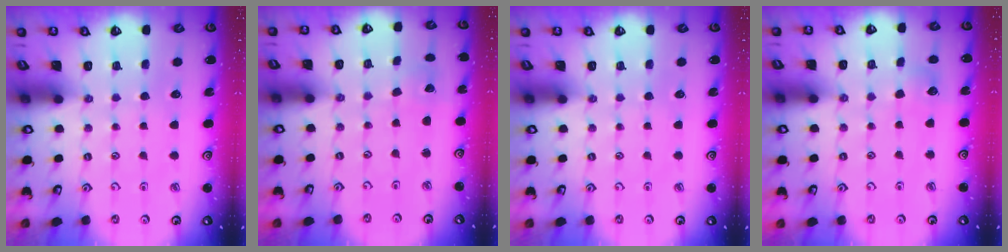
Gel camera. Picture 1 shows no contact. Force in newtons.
{"total": 2.2, "press": 2.2, "slide": 0.1}
{"total": 0.0}
{"total": 4.8, "press": 4.8, "slide": 0.4}